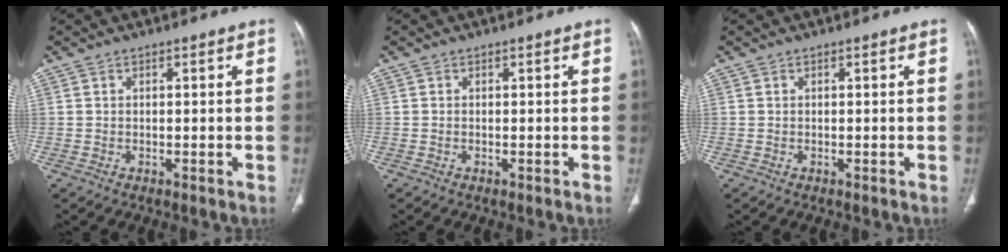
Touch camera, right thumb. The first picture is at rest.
{"total": 0.0}
{"total": 0.0}